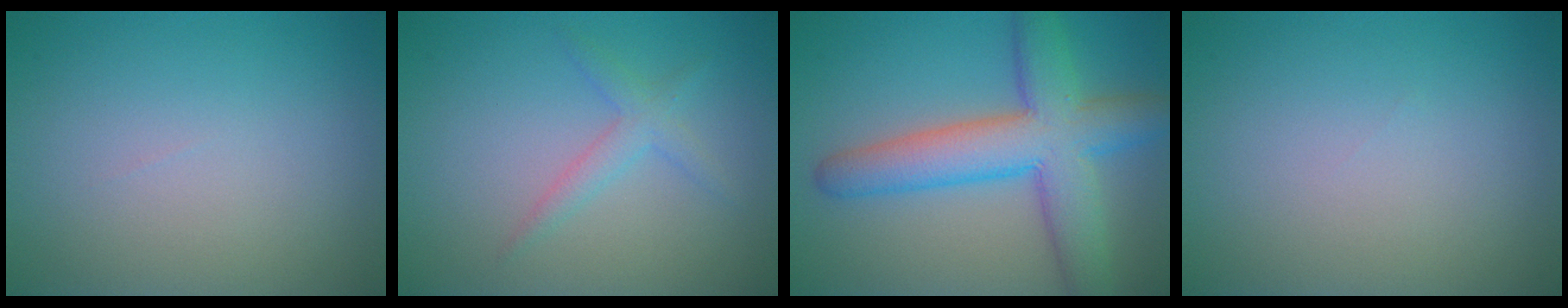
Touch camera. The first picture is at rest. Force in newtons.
{"total": 1.9, "press": 1.9, "slide": 0.1}
{"total": 8.1, "press": 8.1, "slide": 0.3}
{"total": 0.0}